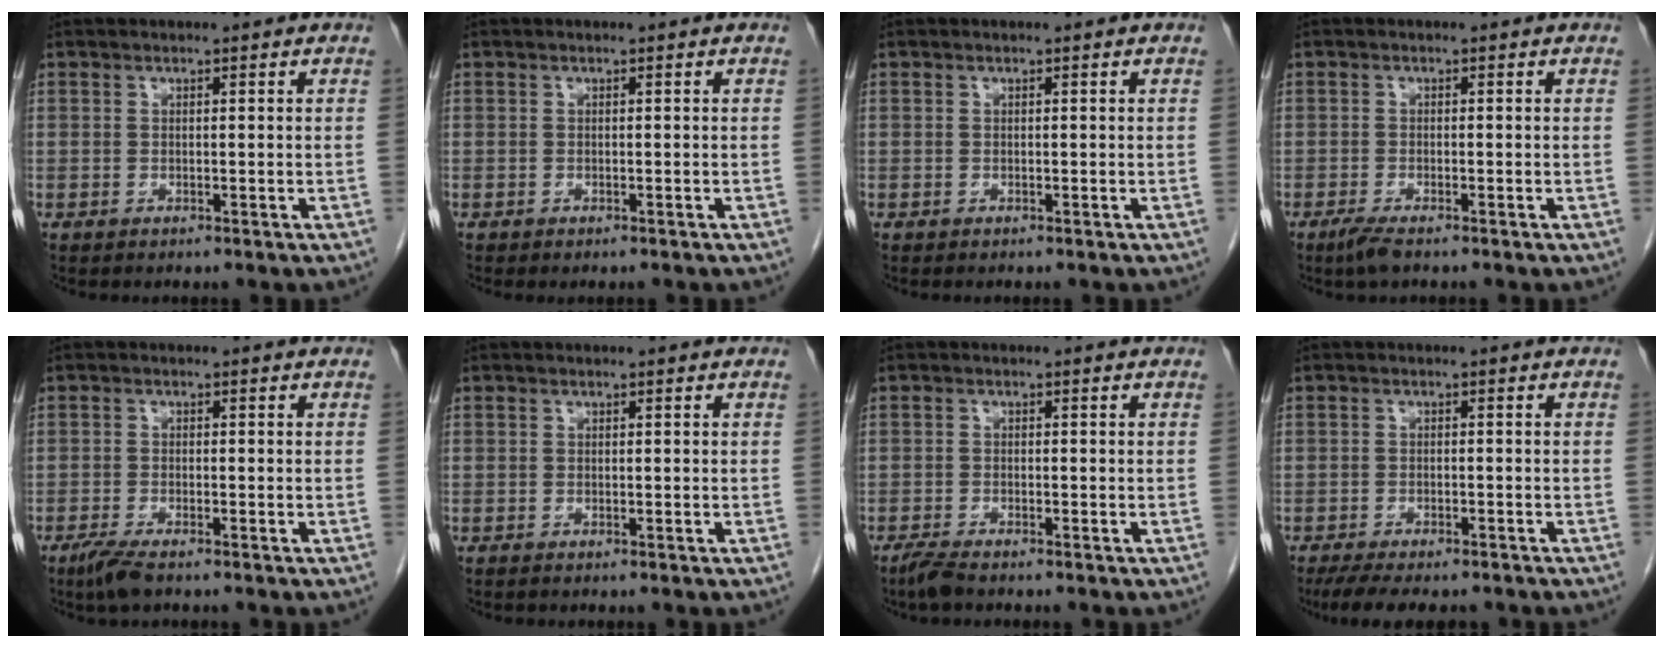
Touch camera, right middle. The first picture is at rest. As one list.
[{"total": 0.6, "force": [-0.6, 0.2, 0.2], "torque": [-0.008, -0.002, -0.009]}, {"total": 0.0}, {"total": 2.5, "force": [-1.8, 0.3, 1.7], "torque": [-0.041, -0.007, -0.036]}, {"total": 3.5, "force": [-2.6, 0.6, 2.3], "torque": [-0.051, -0.008, -0.048]}, {"total": 0.0}, {"total": 2.3, "force": [-2.0, 0.3, 1.2], "torque": [-0.034, -0.007, -0.039]}, {"total": 9.8, "force": [-8.1, 2.7, 4.7], "torque": [-0.067, -0.008, -0.116]}]